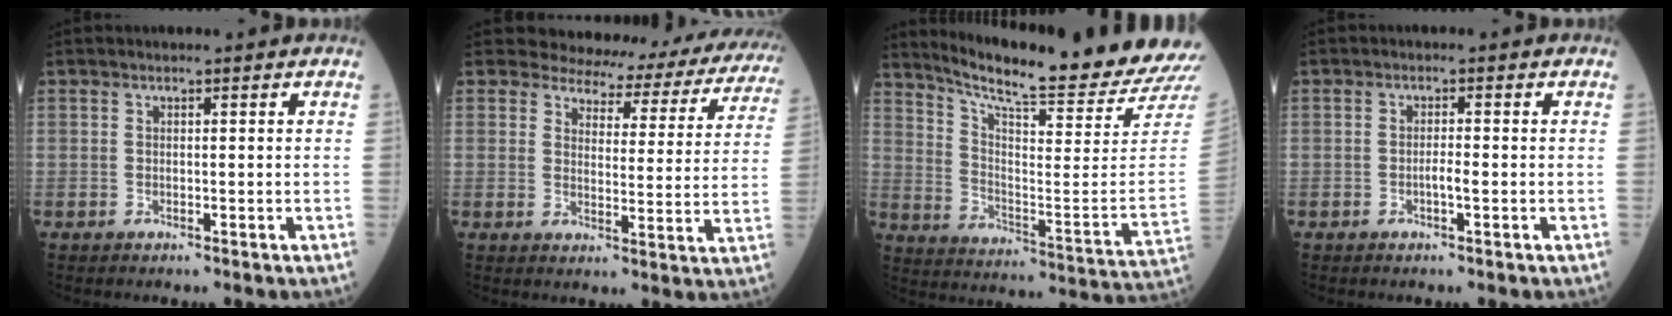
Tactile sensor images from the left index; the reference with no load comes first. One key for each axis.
{"total": 18.7, "fx": 17.7, "fy": 5.0, "fz": 3.4, "tx": -0.019, "ty": -0.057, "tz": 0.177}
{"total": 22.2, "fx": 20.6, "fy": -1.6, "fz": 8.1, "tx": -0.151, "ty": -0.110, "tz": 0.285}
{"total": 1.4, "fx": -0.5, "fy": 0.1, "fz": 1.3, "tx": -0.026, "ty": 0.000, "tz": -0.009}